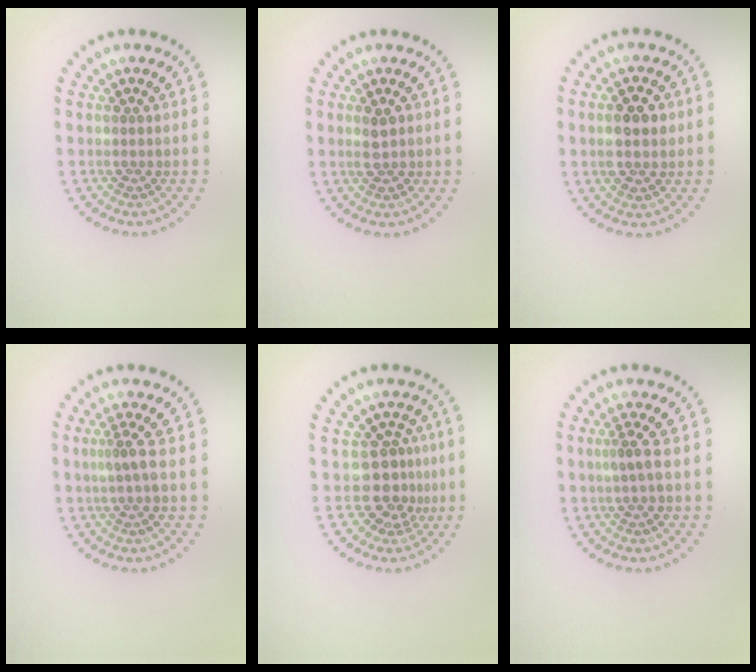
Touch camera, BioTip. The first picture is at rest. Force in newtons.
{"total": 1.7, "press": 1.7, "slide": 0.1}
{"total": 3.1, "press": 3.1, "slide": 0.3}
{"total": 1.9, "press": 1.4, "slide": 1.2}
{"total": 3.2, "press": 2.5, "slide": 2.1}
{"total": 1.5, "press": 1.2, "slide": 0.9}